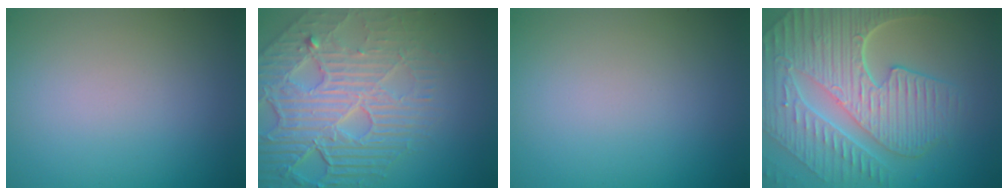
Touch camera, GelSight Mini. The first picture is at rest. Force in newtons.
{"total": 8.5, "press": 5.8, "slide": 6.2}
{"total": 0.0}
{"total": 9.7, "press": 6.6, "slide": 7.0}